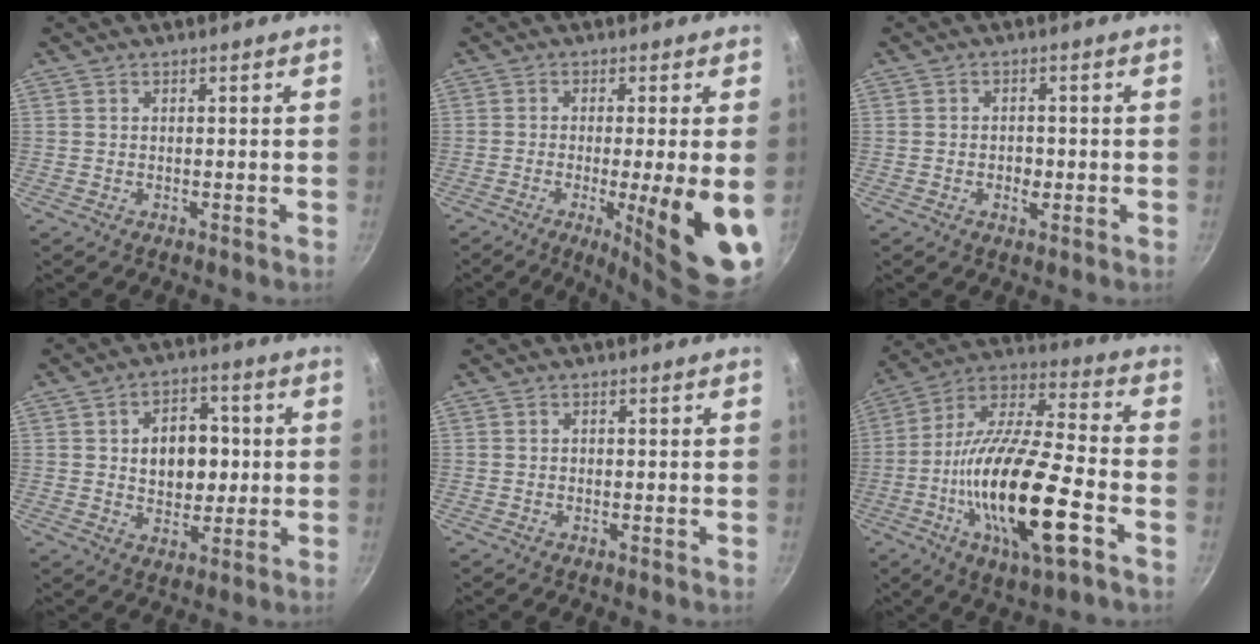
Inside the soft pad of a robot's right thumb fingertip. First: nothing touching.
{"total": 14.9, "force": [-3.2, 2.3, 14.4], "torque": [-0.195, -0.008, -0.042]}
{"total": 2.8, "force": [-0.7, 1.9, 1.9], "torque": [-0.023, 0.004, -0.013]}
{"total": 10.5, "force": [1.1, 7.4, 7.5], "torque": [-0.075, 0.003, 0.017]}
{"total": 0.5, "force": [0.0, 0.4, 0.3], "torque": [-0.004, 0.004, 0.000]}
{"total": 24.3, "force": [-7.6, 7.5, 21.9], "torque": [-0.391, 0.023, -0.147]}